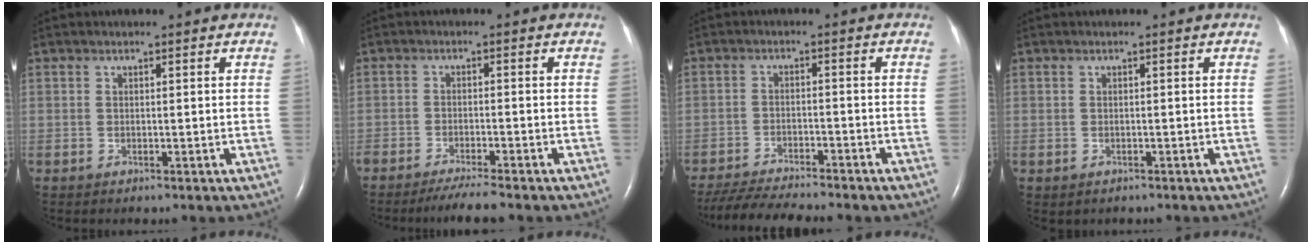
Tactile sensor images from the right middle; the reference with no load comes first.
{"total": 4.5, "force": [-3.9, -0.3, 2.3], "torque": [-0.042, -0.013, -0.068]}
{"total": 11.7, "force": [-10.5, 1.0, 5.2], "torque": [-0.085, -0.018, -0.158]}
{"total": 0.6, "force": [-0.3, 0.4, 0.2], "torque": [-0.010, 0.000, 0.001]}